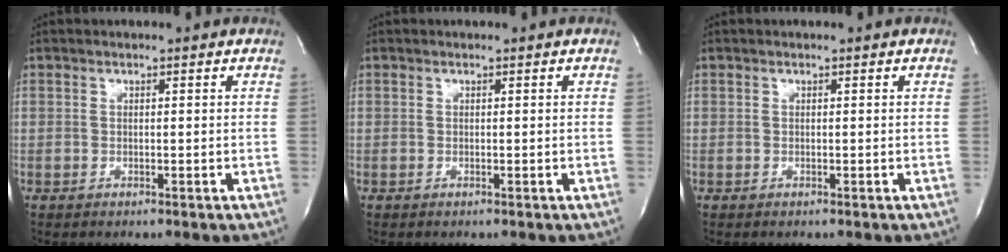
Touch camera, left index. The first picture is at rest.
{"total": 0.0}
{"total": 0.0}